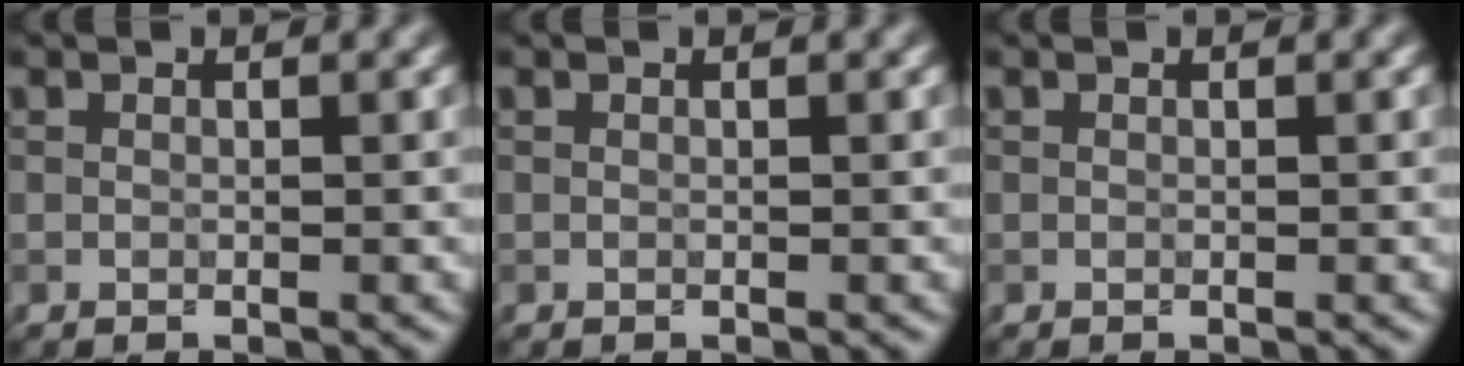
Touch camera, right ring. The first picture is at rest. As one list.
[{"total": 0.0}, {"total": 0.0}]